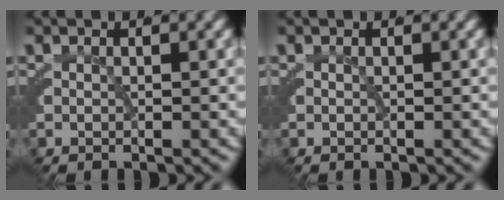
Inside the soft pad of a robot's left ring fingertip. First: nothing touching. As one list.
[{"total": 0.0}]